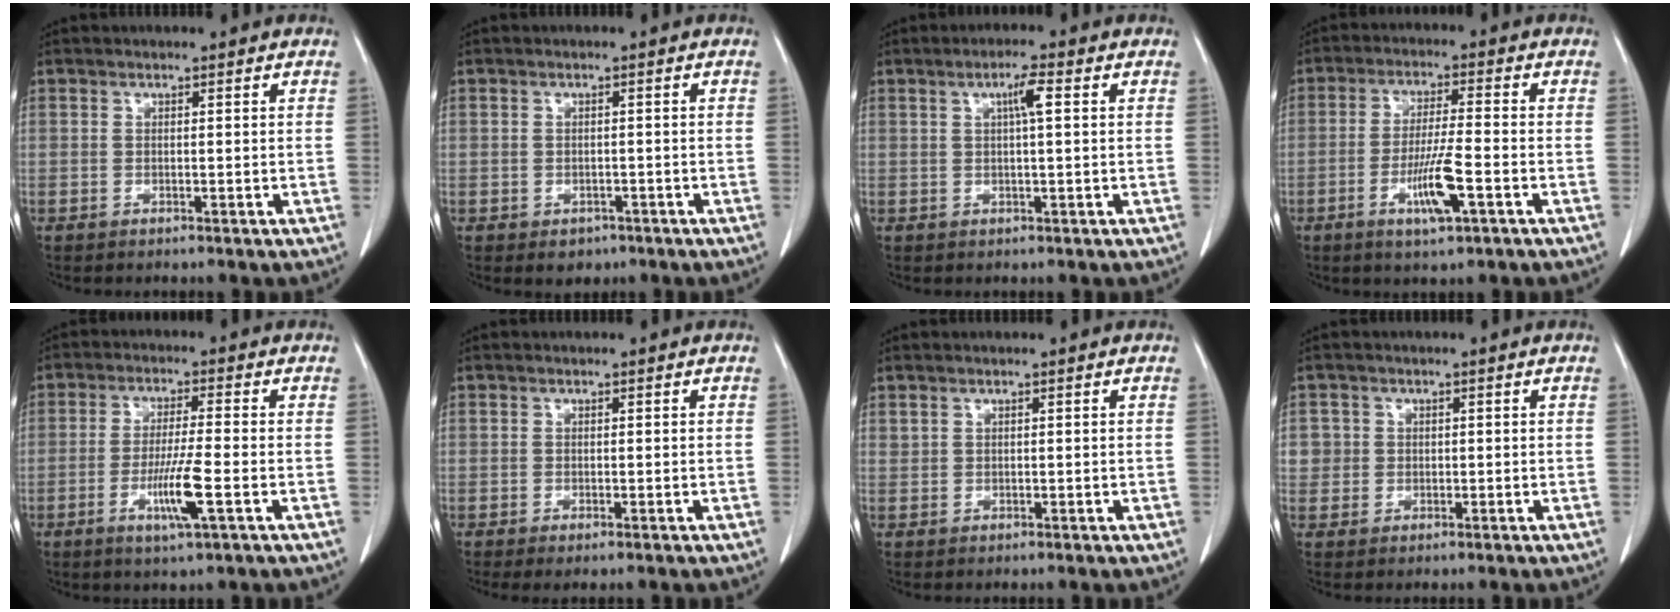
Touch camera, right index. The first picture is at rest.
{"total": 2.5, "force": [-1.3, 2.0, 0.7], "torque": [-0.002, 0.005, -0.010]}
{"total": 3.2, "force": [0.9, 0.3, 3.0], "torque": [-0.052, 0.005, 0.014]}
{"total": 7.7, "force": [-3.1, 0.4, 7.0], "torque": [-0.134, -0.010, -0.054]}
{"total": 7.3, "force": [-2.5, -0.2, 6.9], "torque": [-0.129, -0.015, -0.047]}
{"total": 1.4, "force": [-0.5, 0.3, 1.3], "torque": [-0.020, -0.005, -0.005]}
{"total": 0.5, "force": [0.4, 0.3, 0.1], "torque": [0.000, 0.003, 0.009]}
{"total": 2.7, "force": [0.3, 2.7, 0.0], "torque": [0.017, 0.007, 0.005]}